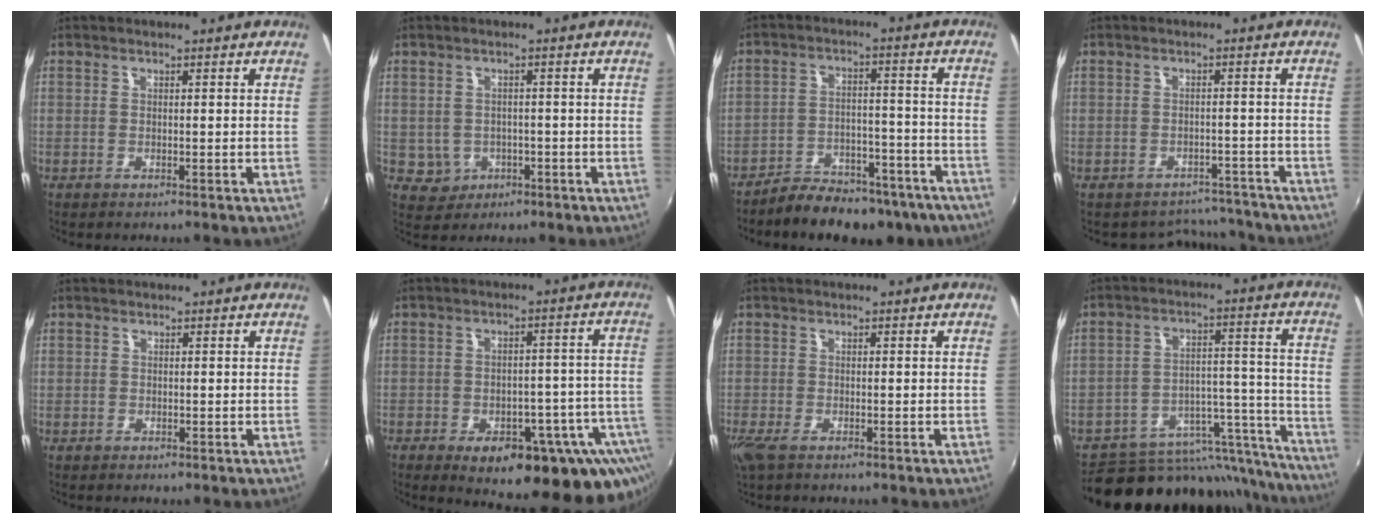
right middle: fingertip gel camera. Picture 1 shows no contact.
{"total": 4.8, "force": [-1.1, 4.5, 1.2], "torque": [-0.038, 0.007, 0.000]}
{"total": 16.2, "force": [-13.2, 6.7, 6.5], "torque": [-0.116, 0.016, -0.165]}
{"total": 7.1, "force": [-6.4, 3.1, 0.3], "torque": [-0.005, 0.020, -0.076]}
{"total": 1.1, "force": [0.0, 1.1, -0.1], "torque": [0.003, 0.006, 0.002]}
{"total": 22.9, "force": [-15.1, 9.6, 14.3], "torque": [-0.169, -0.010, -0.173]}
{"total": 2.5, "force": [-1.4, 0.6, 2.0], "torque": [-0.040, -0.011, -0.027]}
{"total": 22.2, "force": [-18.9, 9.4, 7.0], "torque": [-0.097, 0.046, -0.241]}